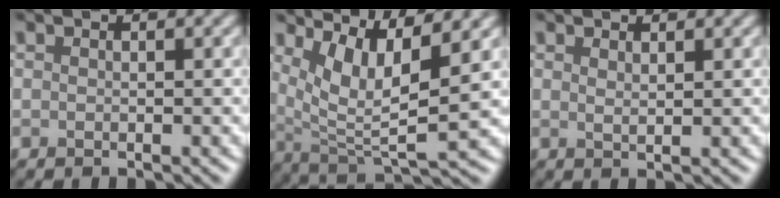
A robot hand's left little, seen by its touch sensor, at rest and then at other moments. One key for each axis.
{"total": 6.3, "fx": 3.0, "fy": 1.7, "fz": 5.3, "tx": -0.102, "ty": -0.005, "tz": 0.062}
{"total": 1.0, "fx": 0.8, "fy": 0.2, "fz": 0.6, "tx": -0.009, "ty": 0.000, "tz": 0.014}